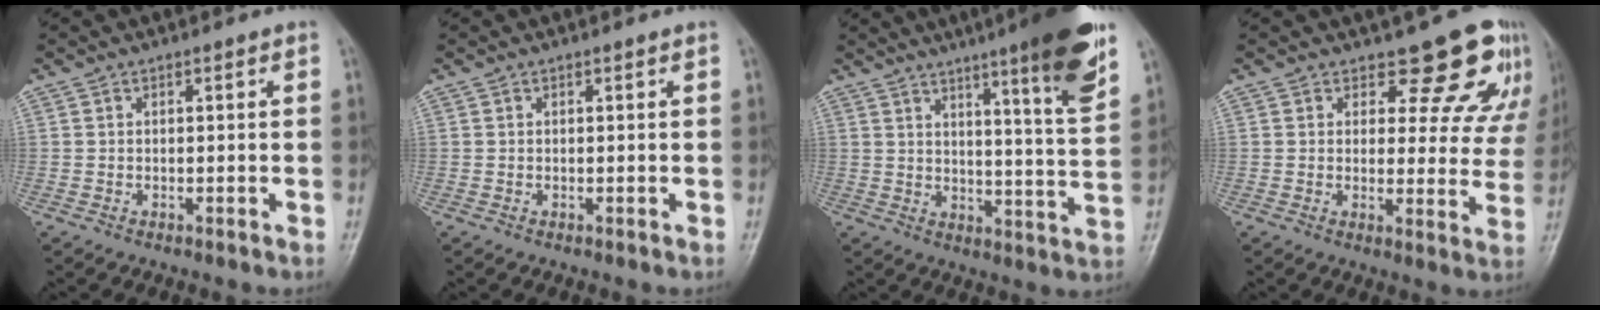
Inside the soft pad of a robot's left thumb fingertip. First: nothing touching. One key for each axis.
{"total": 0.0}
{"total": 15.5, "fx": 9.3, "fy": 1.3, "fz": 12.4, "tx": -0.162, "ty": -0.050, "tz": 0.128}
{"total": 11.9, "fx": 9.9, "fy": 5.3, "fz": 3.7, "tx": 0.009, "ty": -0.066, "tz": 0.093}